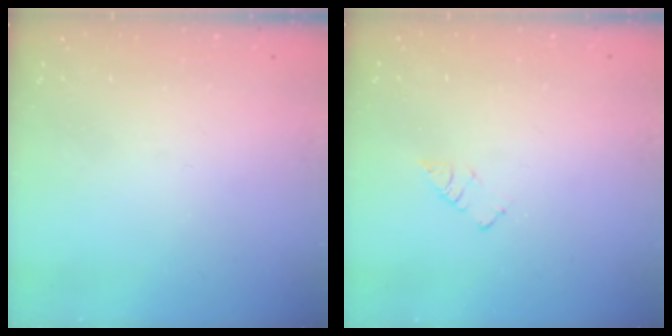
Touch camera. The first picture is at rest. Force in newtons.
{"total": 2.9, "press": 2.9, "slide": 0.4}